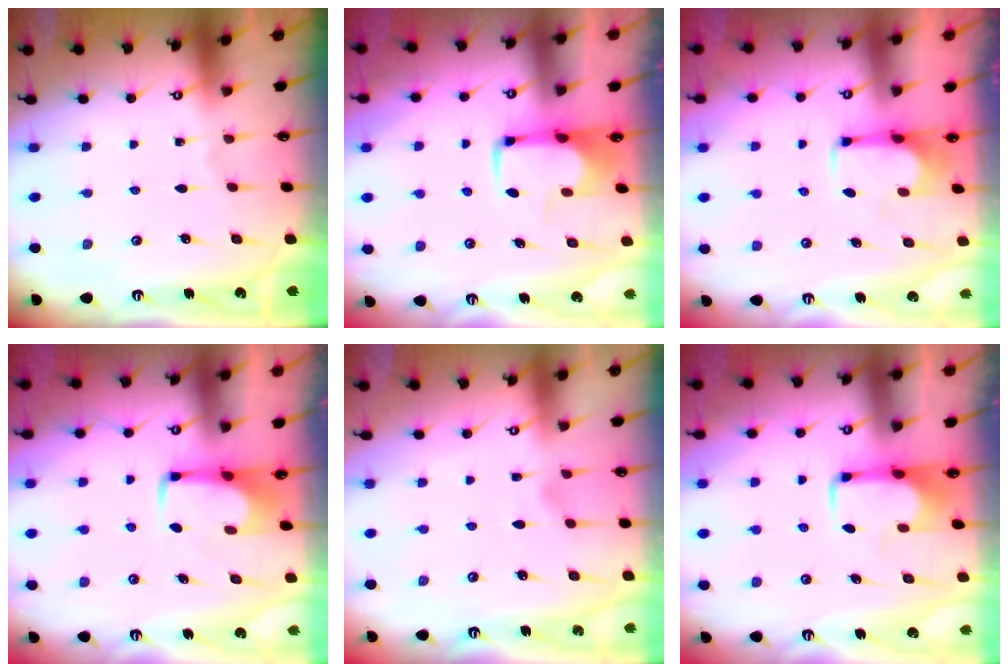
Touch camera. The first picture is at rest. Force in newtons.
{"total": 1.8, "press": 1.7, "slide": 0.4}
{"total": 3.7, "press": 3.7, "slide": 0.7}
{"total": 1.6, "press": 1.4, "slide": 0.7}
{"total": 1.0, "press": 0.0, "slide": 1.0}
{"total": 1.9, "press": 1.9, "slide": 0.5}